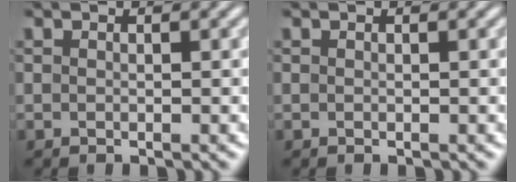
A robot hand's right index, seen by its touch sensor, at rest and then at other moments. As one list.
[{"total": 0.0}]